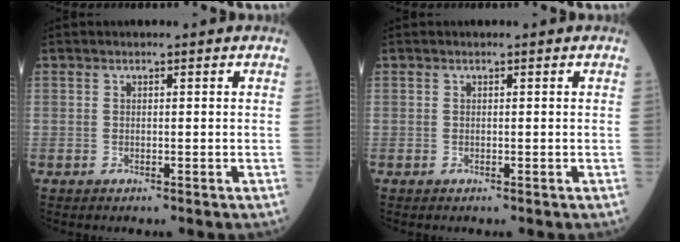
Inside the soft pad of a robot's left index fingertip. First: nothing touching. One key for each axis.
{"total": 0.0}